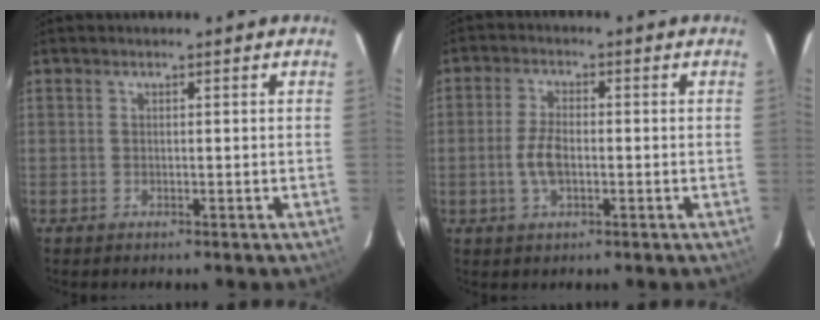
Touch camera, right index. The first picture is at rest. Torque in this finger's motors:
{"motor_torque": [0.85, -0.04, 0.20, 0.03]}